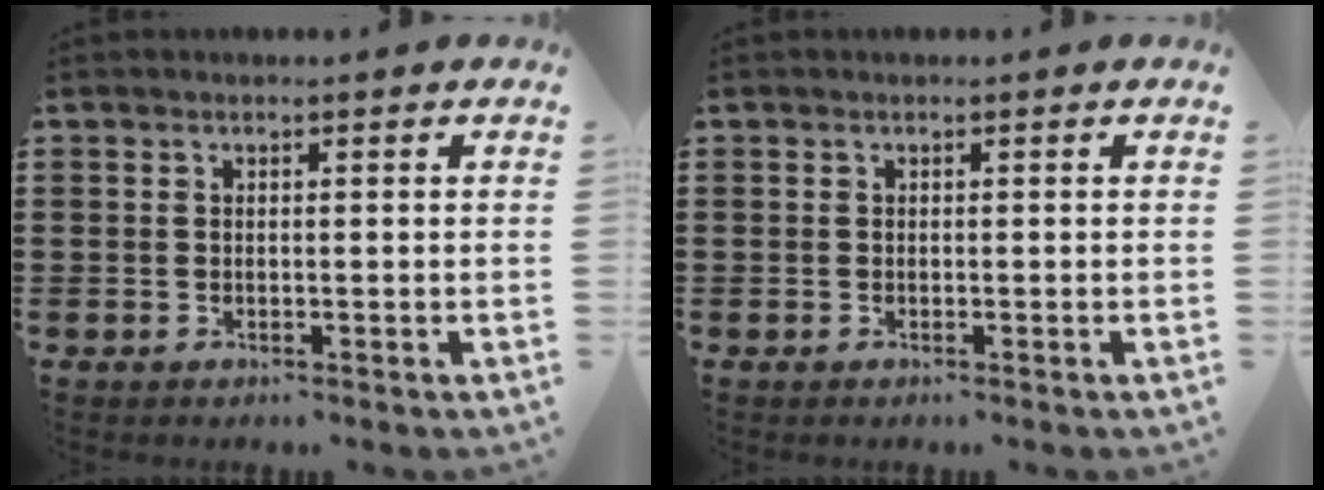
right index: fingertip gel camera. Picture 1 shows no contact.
{"total": 0.0}